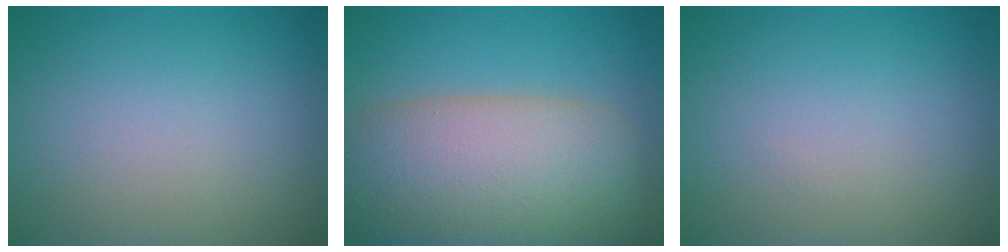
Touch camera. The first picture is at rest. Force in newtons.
{"total": 12.2, "press": 12.1, "slide": 0.7}
{"total": 0.0}